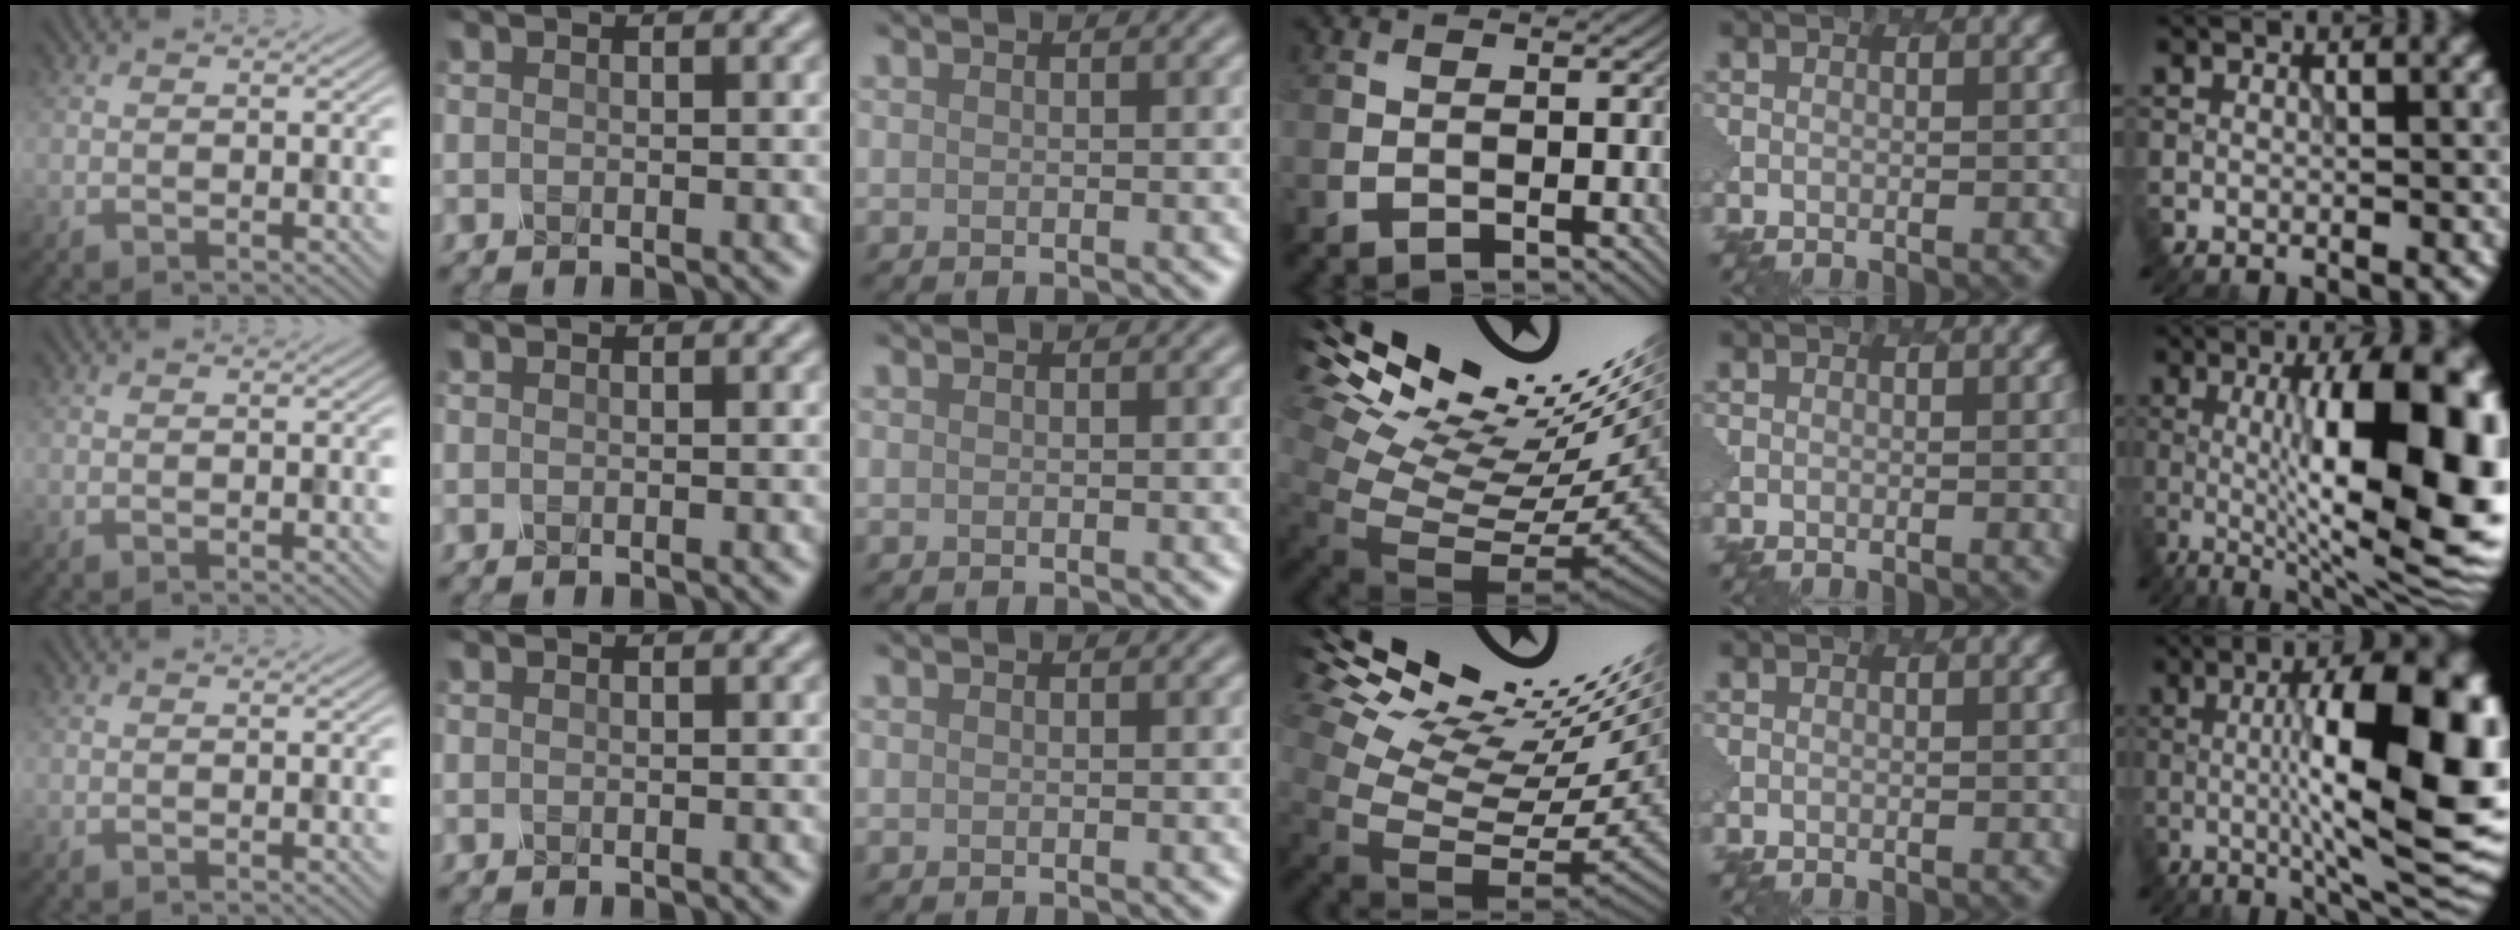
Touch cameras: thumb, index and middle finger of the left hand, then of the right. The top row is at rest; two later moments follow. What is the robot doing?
{"motion": "dispense", "object": "syringe"}